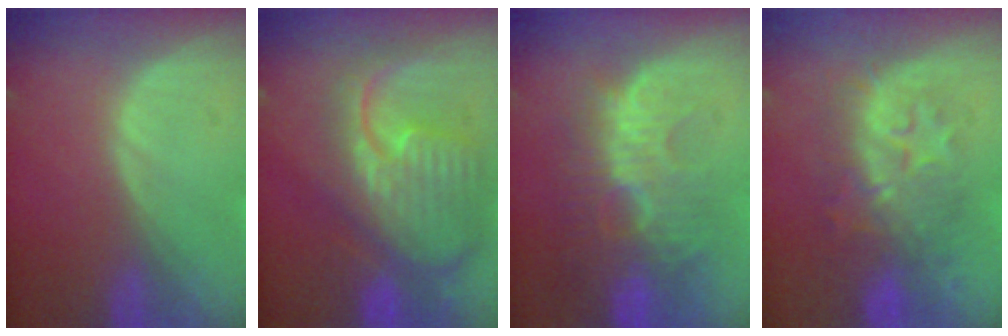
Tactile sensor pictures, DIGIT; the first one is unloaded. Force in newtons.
{"total": 12.3, "press": 10.6, "slide": 6.2}
{"total": 11.0, "press": 9.7, "slide": 5.1}
{"total": 8.2, "press": 8.1, "slide": 1.0}